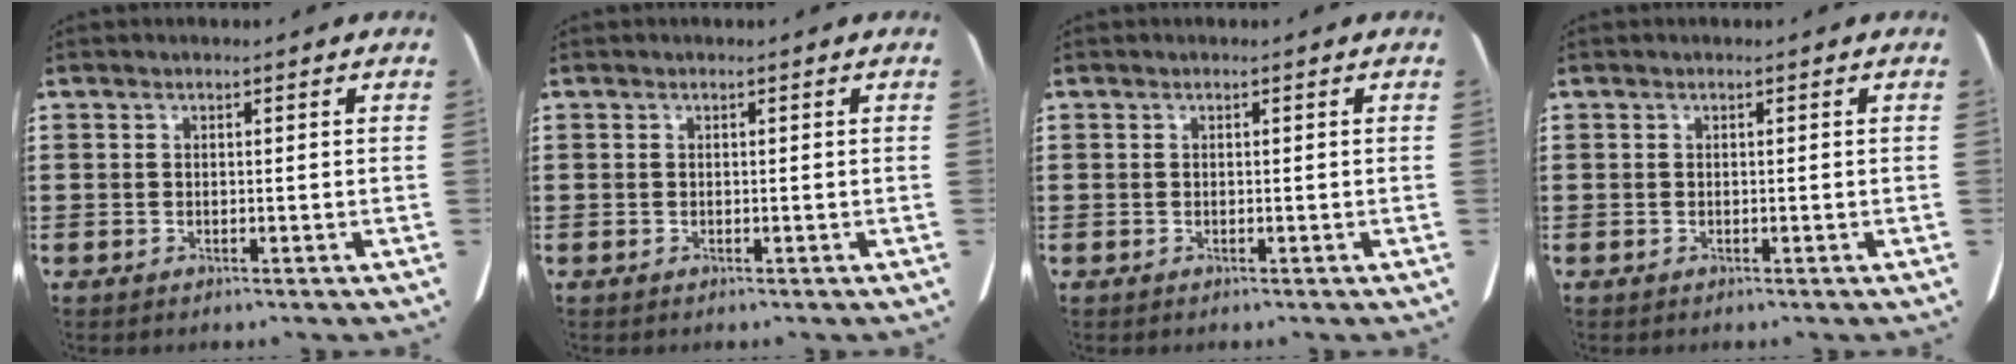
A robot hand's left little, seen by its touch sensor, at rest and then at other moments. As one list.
[{"total": 0.0}, {"total": 0.0}, {"total": 0.0}]